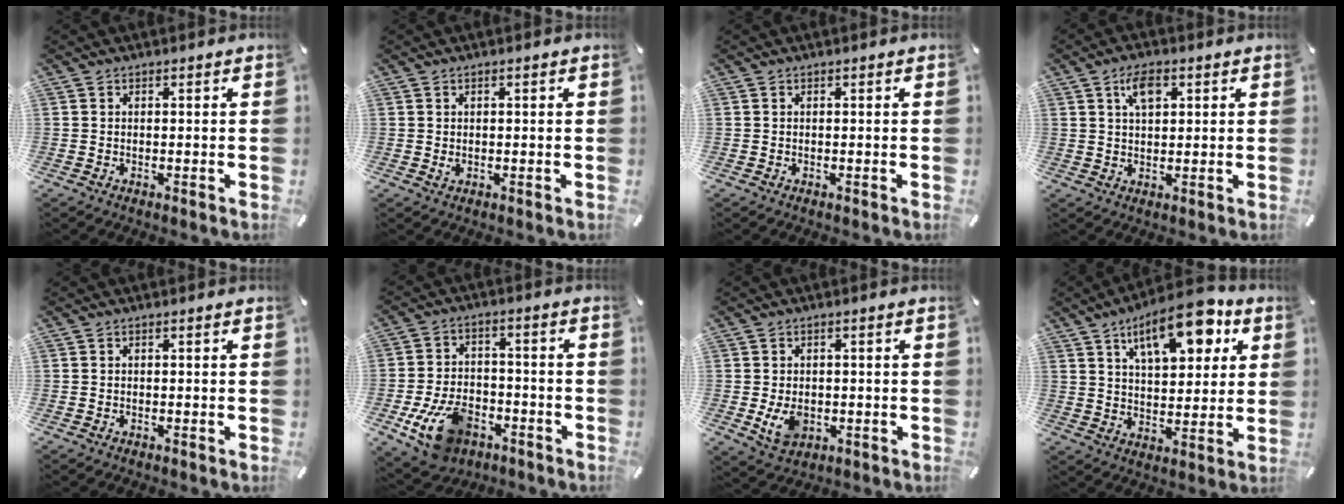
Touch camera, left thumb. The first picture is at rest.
{"total": 1.0, "force": [0.1, 0.6, 0.8], "torque": [-0.008, -0.001, -0.002]}
{"total": 0.0}
{"total": 5.9, "force": [2.8, 3.2, 4.1], "torque": [-0.066, -0.001, 0.044]}
{"total": 0.0}
{"total": 13.3, "force": [-6.0, 8.6, 8.1], "torque": [-0.147, 0.031, -0.103]}
{"total": 5.6, "force": [-0.8, 4.1, 3.7], "torque": [-0.075, -0.003, -0.014]}
{"total": 16.0, "force": [8.6, 7.4, 11.3], "torque": [-0.169, -0.029, 0.142]}